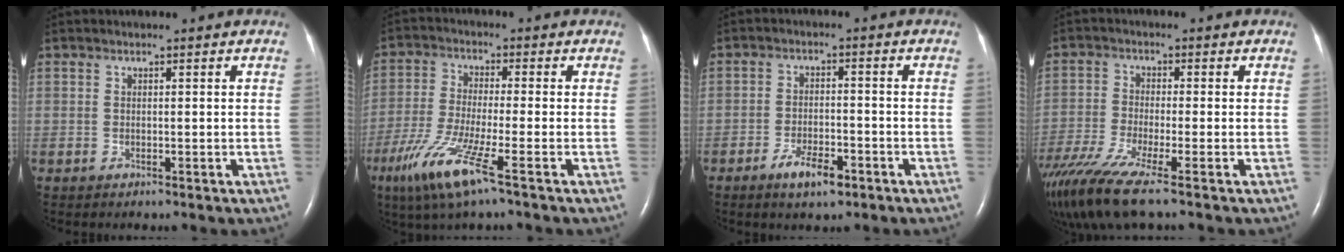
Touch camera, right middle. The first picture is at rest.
{"total": 9.6, "force": [-5.2, 0.0, 8.1], "torque": [-0.171, -0.029, -0.103]}
{"total": 4.9, "force": [-3.1, 1.6, 3.5], "torque": [-0.072, -0.003, -0.049]}
{"total": 11.5, "force": [-8.7, 1.4, 7.5], "torque": [-0.148, -0.026, -0.154]}